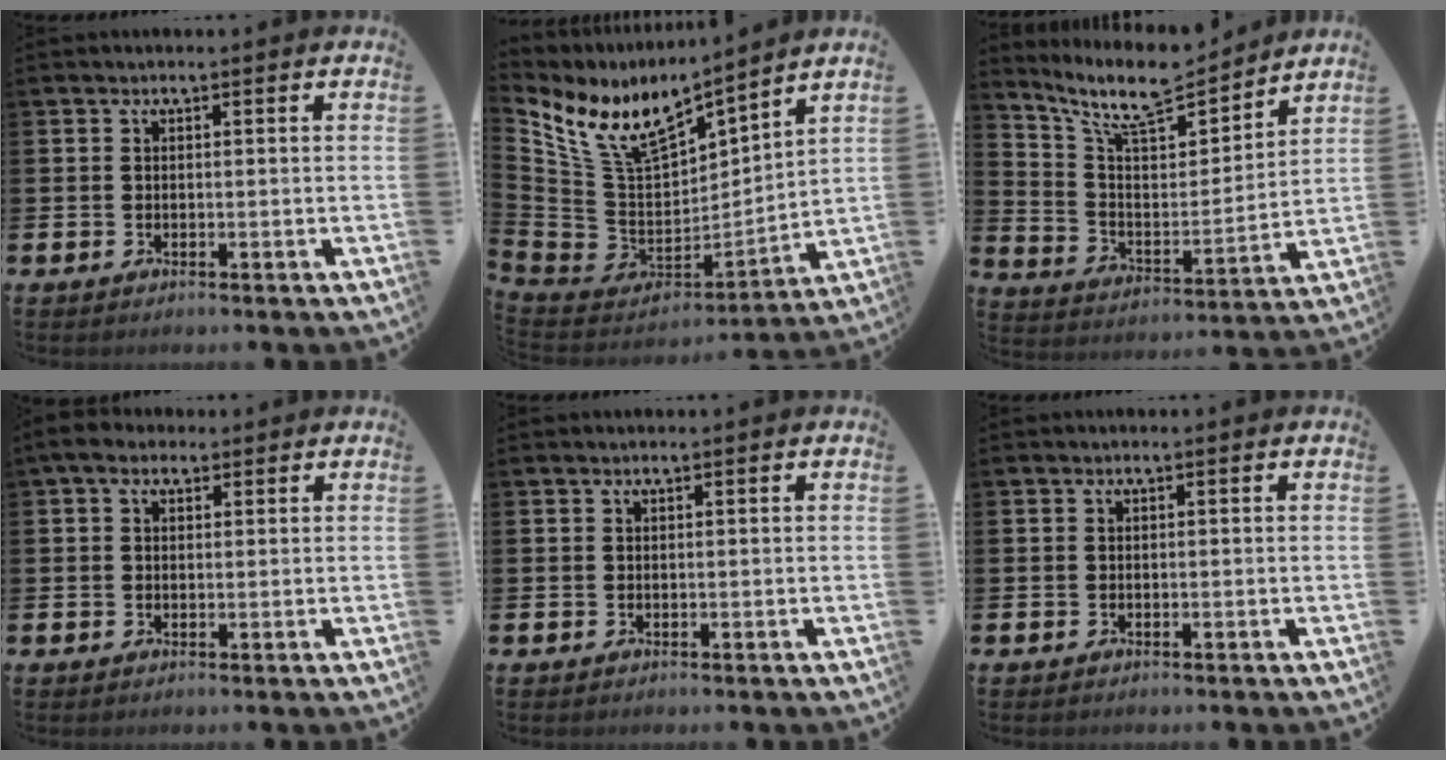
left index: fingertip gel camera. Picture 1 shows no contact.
{"total": 10.7, "force": [9.1, 3.3, 4.6], "torque": [-0.135, -0.058, 0.164]}
{"total": 9.8, "force": [8.4, 2.6, 4.2], "torque": [-0.112, -0.056, 0.146]}
{"total": 3.8, "force": [2.6, 2.2, 1.6], "torque": [-0.021, 0.000, 0.043]}
{"total": 0.0}
{"total": 0.0}